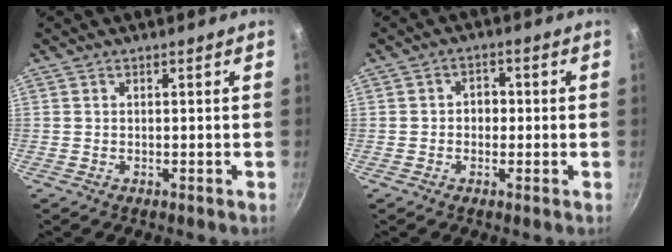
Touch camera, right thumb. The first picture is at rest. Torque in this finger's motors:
{"motor_torque": [-0.70, -0.03, 0.34, 0.32, -0.07]}